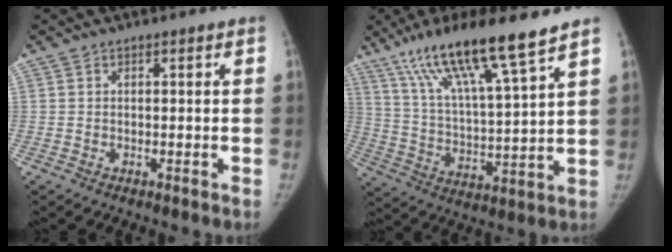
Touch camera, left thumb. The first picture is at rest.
{"total": 17.9, "force": [12.4, 1.4, 12.8], "torque": [-0.217, -0.051, 0.222]}